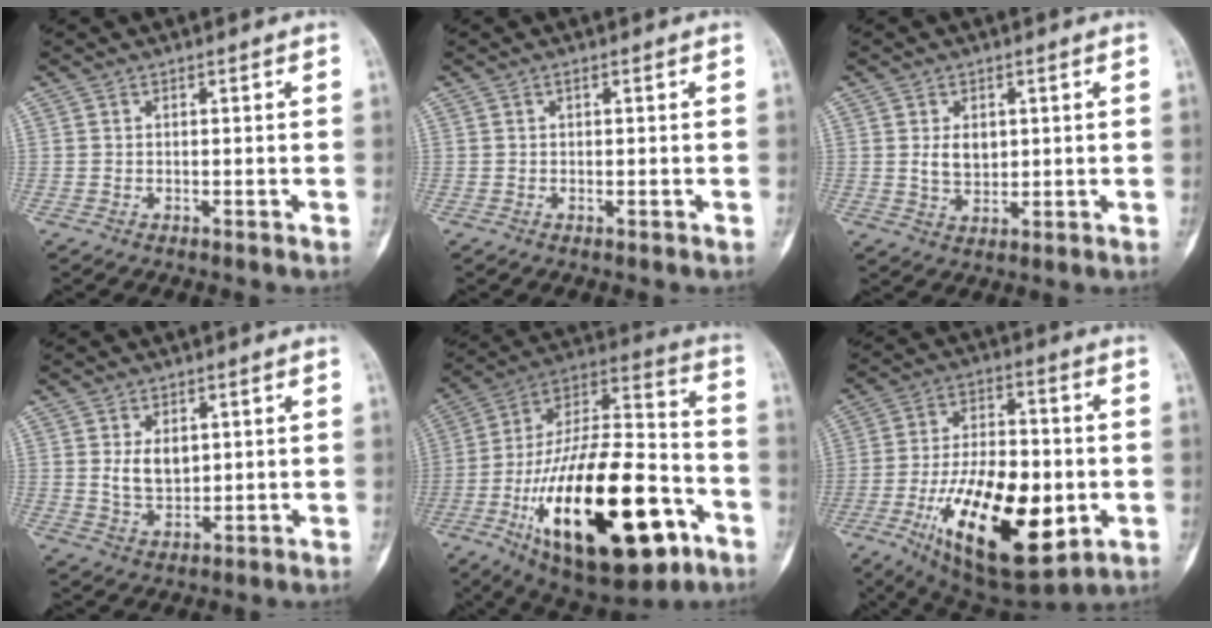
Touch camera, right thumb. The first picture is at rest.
{"total": 0.8, "force": [0.0, 0.3, 0.8], "torque": [-0.014, 0.001, 0.002]}
{"total": 4.5, "force": [1.0, 3.1, 3.0], "torque": [-0.039, -0.010, 0.024]}
{"total": 5.5, "force": [1.5, 3.6, 3.9], "torque": [-0.053, -0.016, 0.035]}
{"total": 35.1, "force": [-13.2, 15.0, 28.8], "torque": [-0.496, 0.054, -0.199]}
{"total": 25.2, "force": [-6.8, 11.8, 21.2], "torque": [-0.364, -0.002, -0.093]}